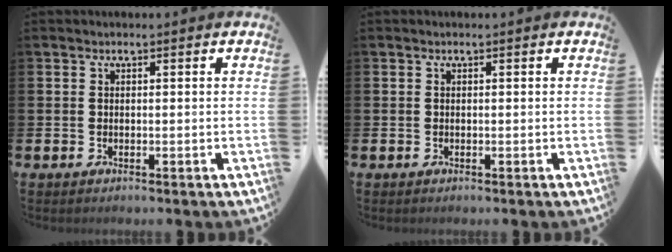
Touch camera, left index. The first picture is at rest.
{"total": 0.0}